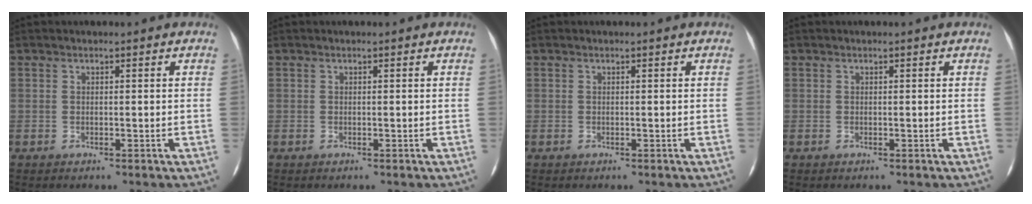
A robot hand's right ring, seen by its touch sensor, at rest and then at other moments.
{"total": 0.0}
{"total": 0.0}
{"total": 0.0}